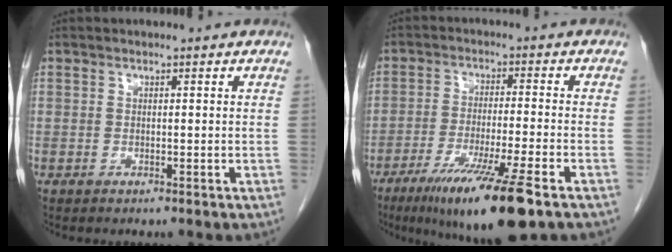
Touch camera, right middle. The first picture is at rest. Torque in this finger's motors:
{"motor_torque": [1.38, -0.76, 0.41, 0.20]}